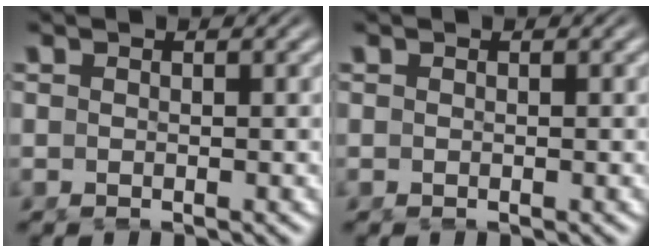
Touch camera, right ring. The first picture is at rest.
{"total": 0.0}